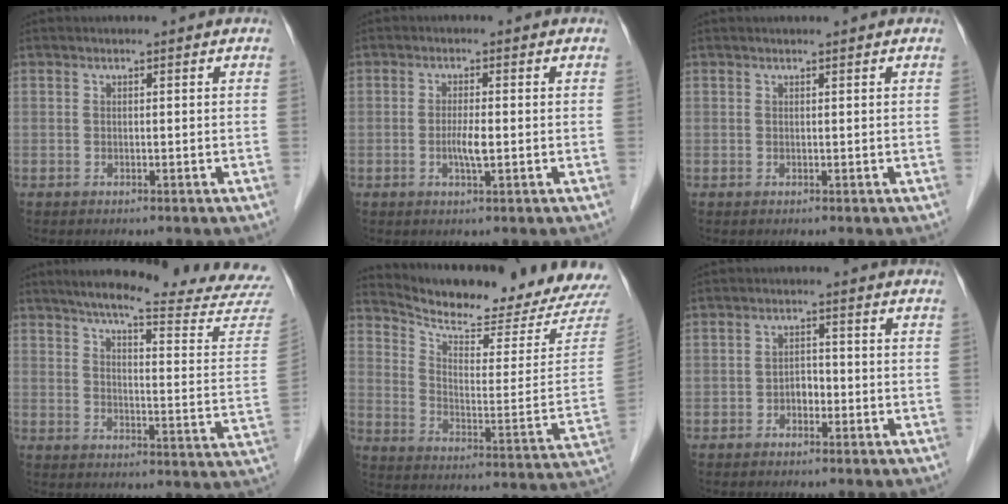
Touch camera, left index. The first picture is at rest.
{"total": 2.7, "force": [-0.5, 0.2, 2.6], "torque": [-0.052, -0.004, -0.009]}
{"total": 1.4, "force": [1.2, 0.0, 0.7], "torque": [-0.007, 0.016, 0.019]}
{"total": 22.1, "force": [20.5, -0.2, 8.3], "torque": [-0.113, -0.091, 0.246]}
{"total": 20.2, "force": [19.5, 0.4, 5.2], "torque": [-0.096, -0.092, 0.266]}
{"total": 2.1, "force": [-1.0, 1.3, 1.3], "torque": [-0.016, 0.007, -0.018]}